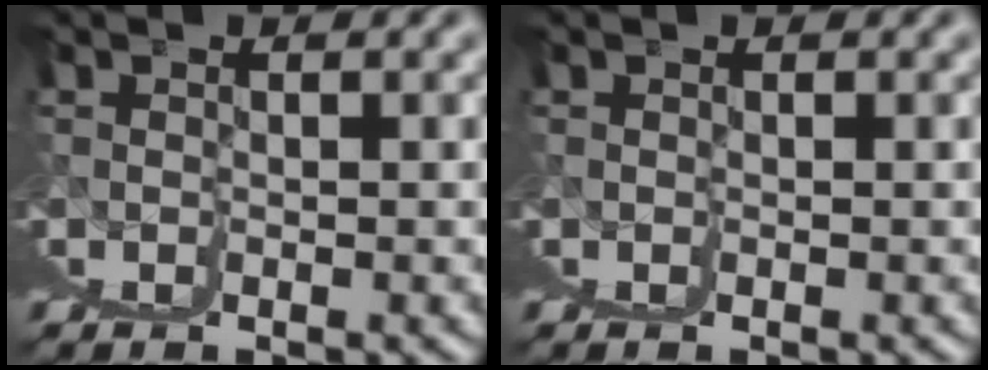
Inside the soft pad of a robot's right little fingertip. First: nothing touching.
{"total": 0.0}